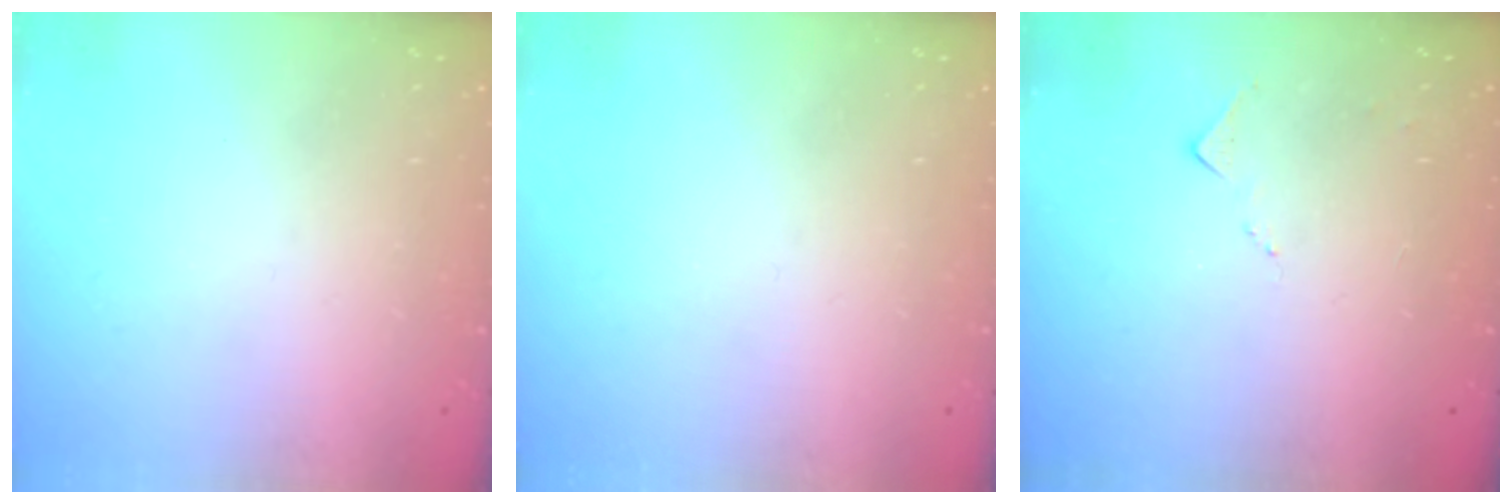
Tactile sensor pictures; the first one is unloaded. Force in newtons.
{"total": 0.0}
{"total": 6.0, "press": 5.9, "slide": 0.7}